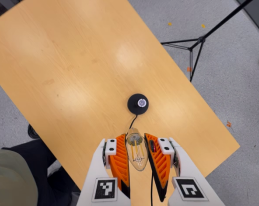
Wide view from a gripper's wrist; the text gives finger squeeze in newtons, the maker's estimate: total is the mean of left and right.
{"total": 15.1, "left": 15.0, "right": 15.3}